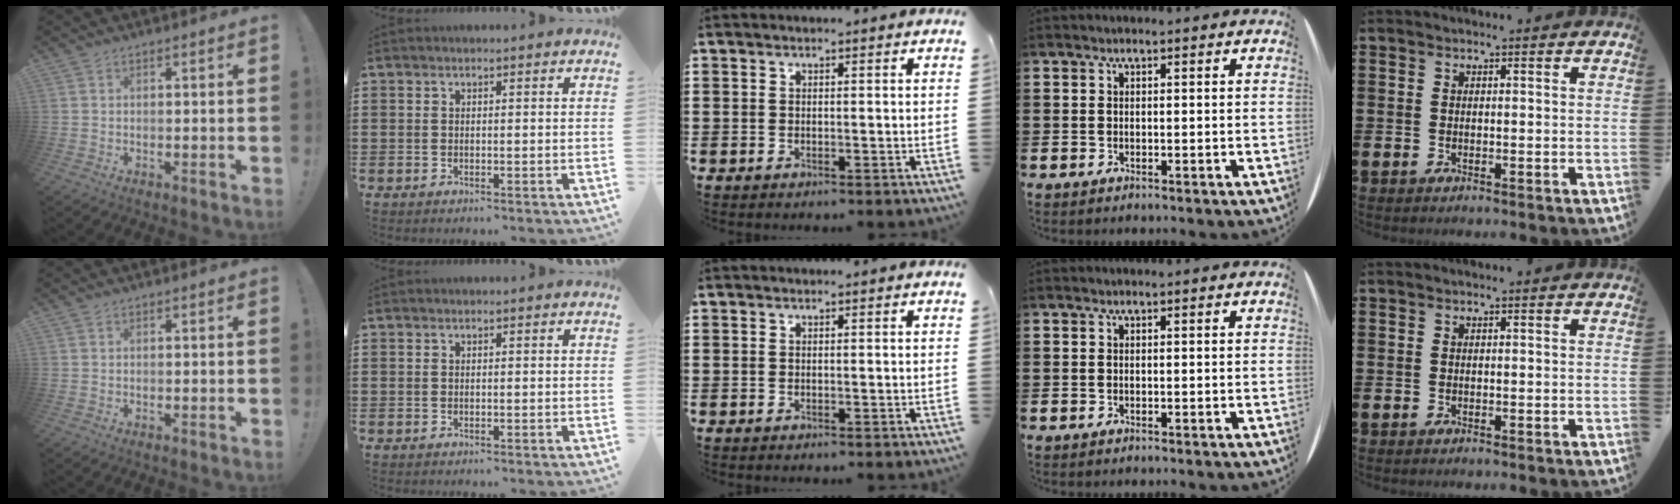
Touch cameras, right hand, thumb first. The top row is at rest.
{}